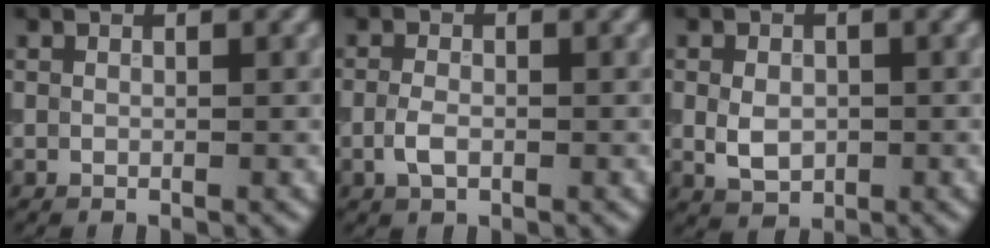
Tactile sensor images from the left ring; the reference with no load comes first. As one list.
[{"total": 2.0, "force": [-0.6, 1.1, 1.5], "torque": [-0.033, 0.000, -0.016]}, {"total": 2.9, "force": [-0.2, 2.2, 1.9], "torque": [-0.038, -0.003, -0.005]}]